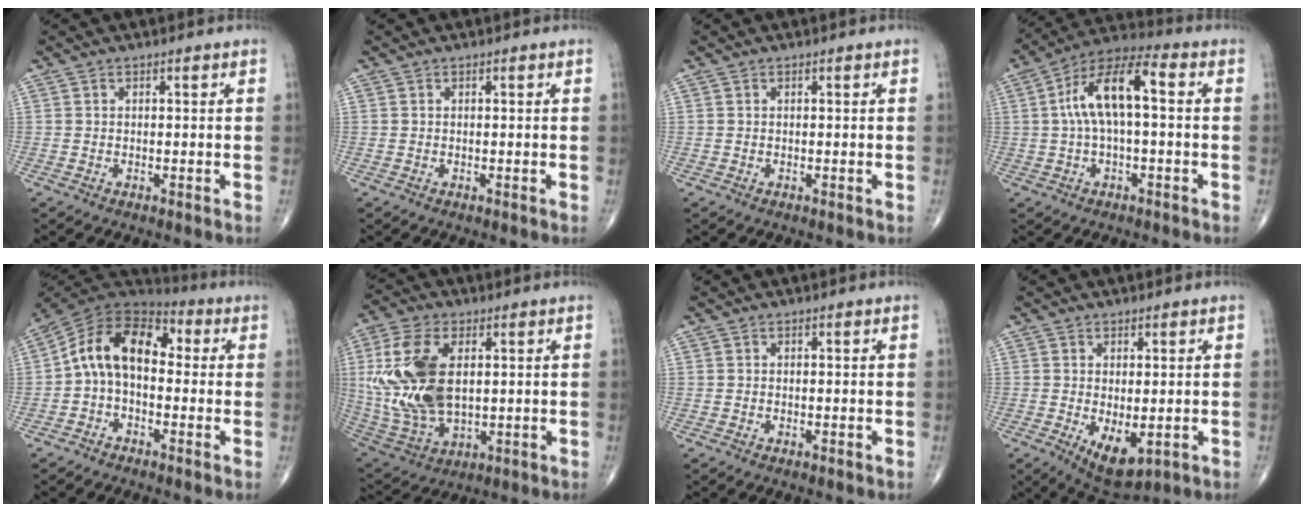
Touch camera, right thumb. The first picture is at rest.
{"total": 0.0}
{"total": 0.0}
{"total": 12.0, "force": [1.0, 4.6, 11.0], "torque": [-0.215, 0.042, 0.010]}
{"total": 12.8, "force": [0.1, 8.3, 9.8], "torque": [-0.145, 0.044, -0.016]}
{"total": 18.9, "force": [2.6, 10.7, 15.3], "torque": [-0.326, -0.014, 0.058]}
{"total": 0.0}
{"total": 5.9, "force": [-1.0, 2.9, 5.1], "torque": [-0.072, -0.014, -0.001]}